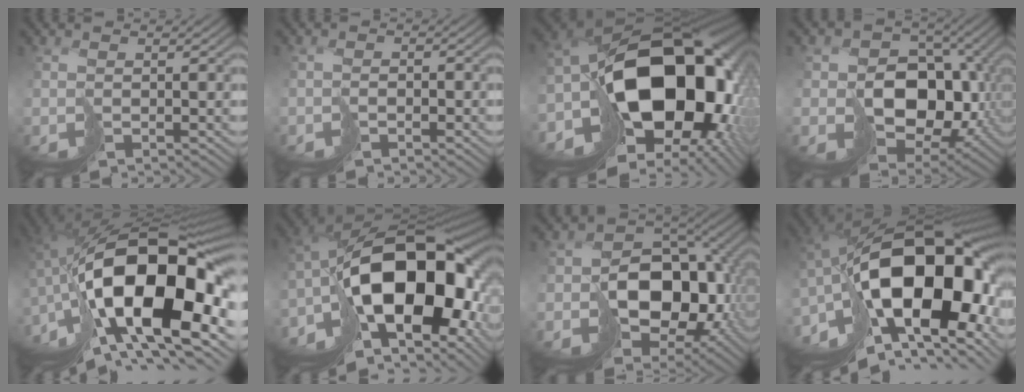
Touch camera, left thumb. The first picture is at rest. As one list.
[{"total": 1.5, "force": [-1.2, 0.8, 0.1], "torque": [0.009, 0.002, -0.026]}, {"total": 20.5, "force": [-3.6, 13.9, 14.7], "torque": [-0.273, -0.043, -0.033]}, {"total": 12.9, "force": [-1.3, 10.1, 8.0], "torque": [-0.118, -0.023, -0.011]}, {"total": 19.4, "force": [-4.9, 9.8, 16.0], "torque": [-0.283, -0.005, -0.076]}, {"total": 19.7, "force": [-5.4, 11.7, 14.9], "torque": [-0.272, -0.021, -0.074]}, {"total": 15.1, "force": [-3.1, 11.1, 9.7], "torque": [-0.128, -0.038, -0.036]}, {"total": 20.3, "force": [-3.7, 11.4, 16.4], "torque": [-0.285, -0.027, -0.043]}]